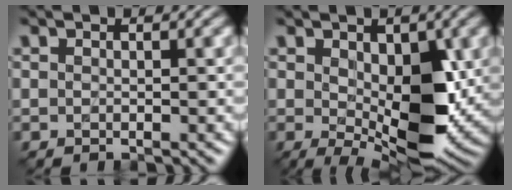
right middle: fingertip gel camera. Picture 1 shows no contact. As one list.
[{"total": 7.4, "force": [0.4, 3.6, 6.5], "torque": [-0.112, -0.007, 0.011]}]